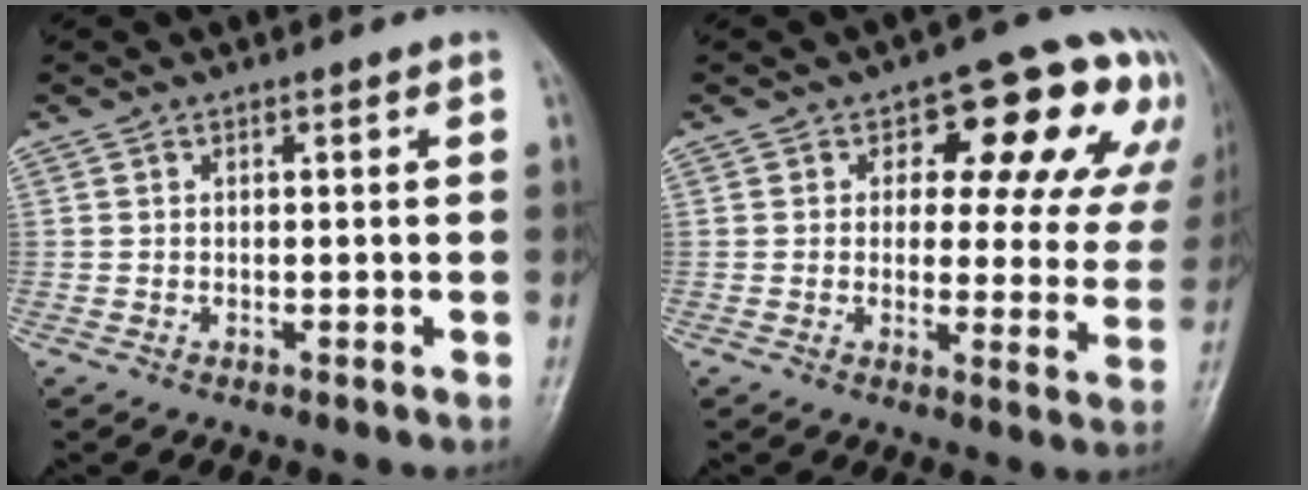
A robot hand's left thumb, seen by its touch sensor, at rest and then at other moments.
{"total": 15.1, "force": [6.7, 8.1, 10.9], "torque": [-0.073, -0.009, 0.072]}